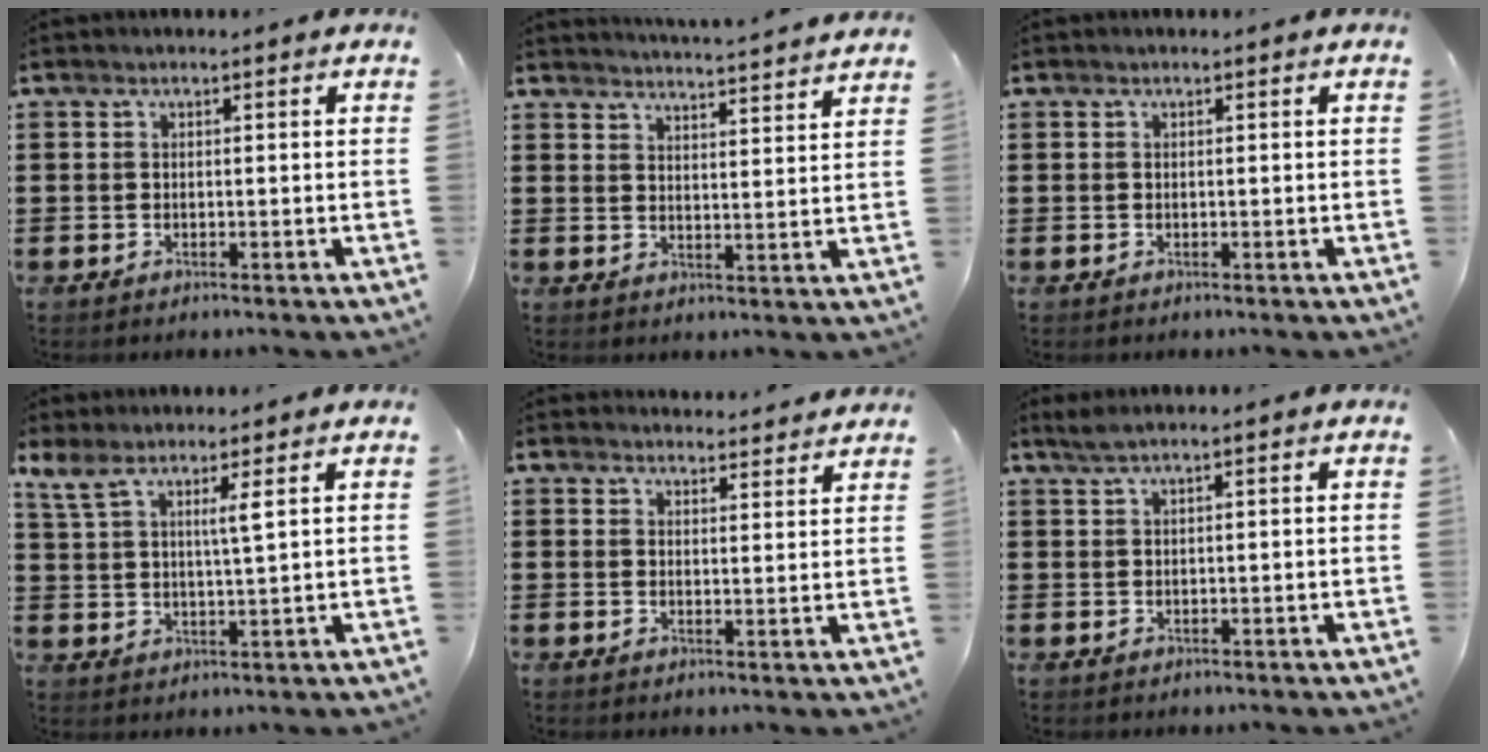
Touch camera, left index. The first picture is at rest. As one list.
[{"total": 4.2, "force": [4.2, -0.8, 0.2], "torque": [-0.012, -0.032, 0.071]}, {"total": 0.0}, {"total": 4.6, "force": [3.1, 0.3, 3.4], "torque": [-0.078, -0.003, 0.053]}, {"total": 3.1, "force": [3.1, 0.0, -0.1], "torque": [0.001, -0.018, 0.057]}, {"total": 1.5, "force": [0.9, 0.0, 1.2], "torque": [-0.025, -0.003, 0.016]}]